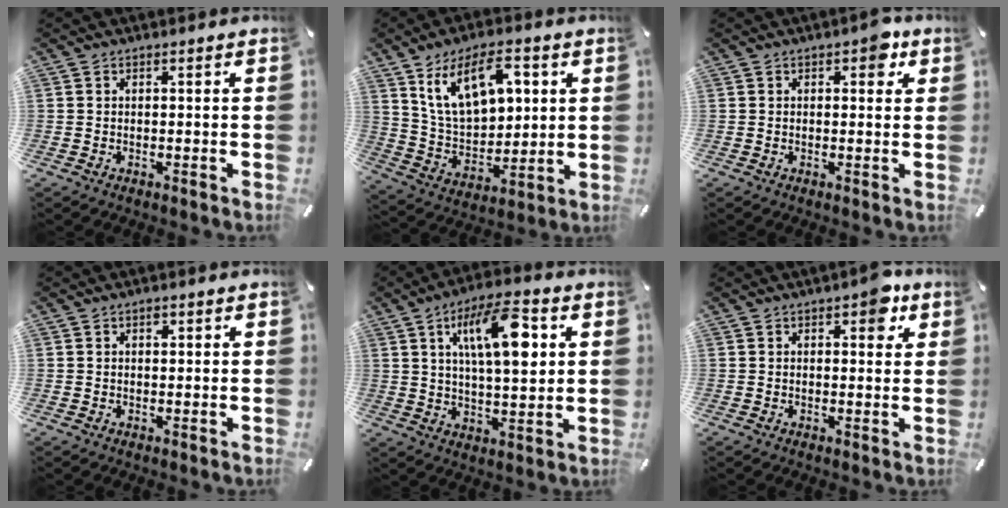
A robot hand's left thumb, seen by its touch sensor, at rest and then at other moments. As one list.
[{"total": 15.6, "force": [7.6, 9.1, 10.1], "torque": [-0.191, -0.020, 0.134]}, {"total": 4.1, "force": [1.7, 2.2, 3.0], "torque": [-0.026, -0.004, 0.017]}, {"total": 1.0, "force": [0.4, 0.6, 0.7], "torque": [-0.014, 0.004, 0.006]}, {"total": 15.6, "force": [5.3, 6.7, 13.1], "torque": [-0.217, -0.007, 0.081]}, {"total": 5.5, "force": [2.6, 2.8, 4.0], "torque": [-0.031, -0.009, 0.031]}]